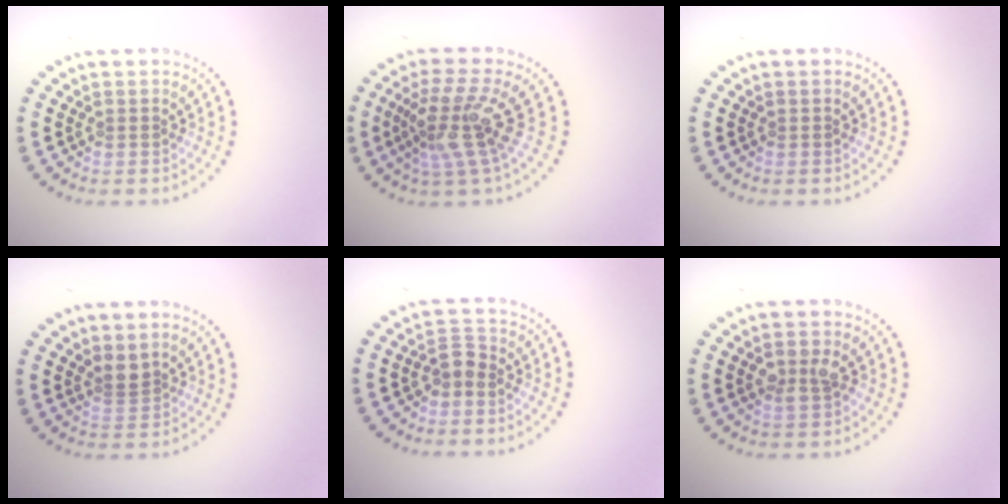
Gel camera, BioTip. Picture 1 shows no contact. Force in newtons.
{"total": 4.5, "press": 3.2, "slide": 3.1}
{"total": 0.0}
{"total": 1.2, "press": 0.9, "slide": 0.8}
{"total": 1.7, "press": 1.4, "slide": 0.9}
{"total": 2.4, "press": 2.4, "slide": 0.1}